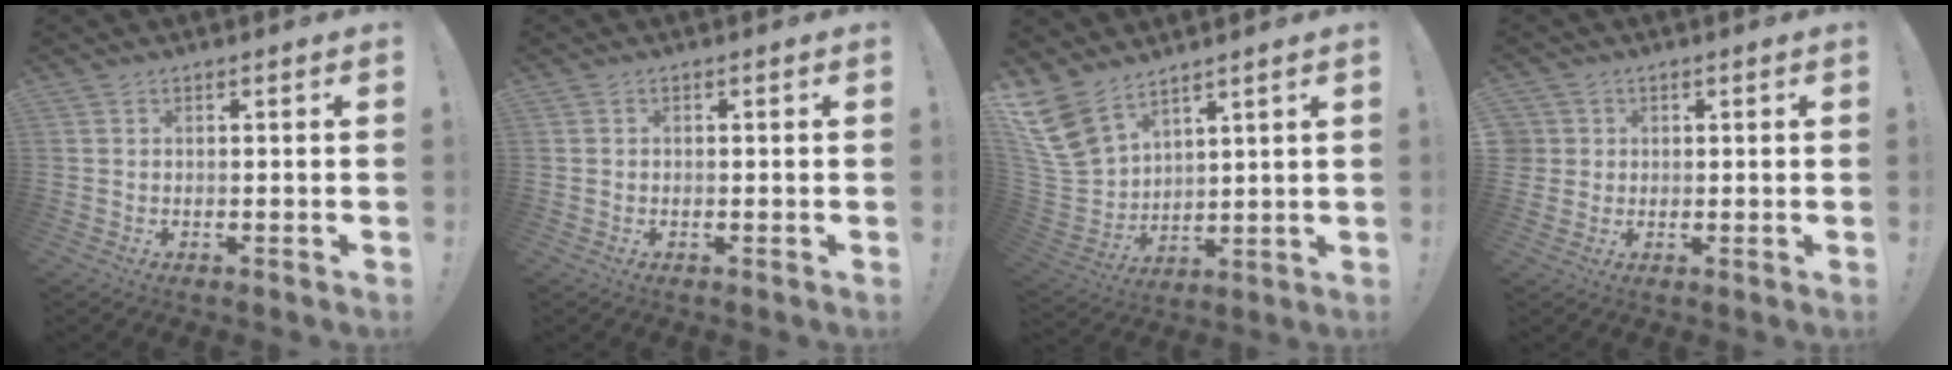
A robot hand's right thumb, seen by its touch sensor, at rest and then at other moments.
{"total": 0.7, "force": [-0.4, 0.5, 0.2], "torque": [-0.007, 0.004, -0.006]}
{"total": 12.4, "force": [9.2, 6.5, 5.3], "torque": [-0.121, -0.061, 0.178]}
{"total": 3.5, "force": [1.0, 3.4, 0.5], "torque": [-0.018, 0.005, 0.021]}